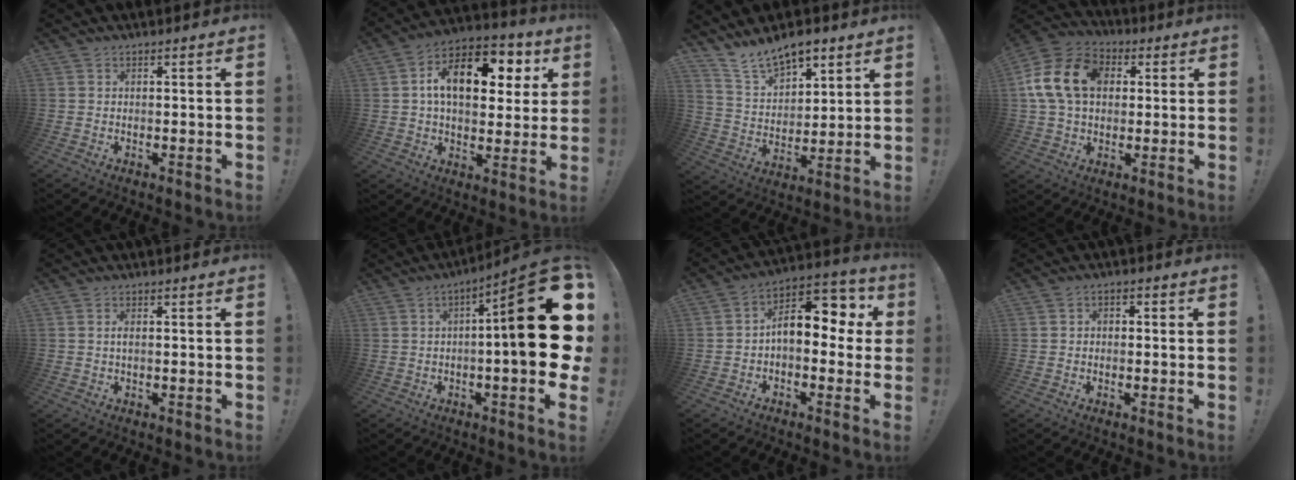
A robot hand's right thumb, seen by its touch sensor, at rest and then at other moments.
{"total": 17.1, "force": [5.0, 9.9, 12.9], "torque": [-0.185, -0.010, 0.083]}
{"total": 12.2, "force": [9.6, 5.9, 4.7], "torque": [-0.093, -0.062, 0.184]}
{"total": 17.4, "force": [3.5, 12.9, 11.2], "torque": [-0.196, 0.015, 0.069]}
{"total": 1.1, "force": [-0.2, 0.2, 1.1], "torque": [-0.022, 0.001, -0.004]}
{"total": 24.0, "force": [1.6, 5.1, 23.4], "torque": [-0.333, -0.014, 0.021]}
{"total": 12.1, "force": [1.9, 7.4, 9.3], "torque": [-0.125, -0.004, 0.034]}
{"total": 2.1, "force": [-1.3, 1.3, 1.0], "torque": [-0.012, 0.011, -0.025]}